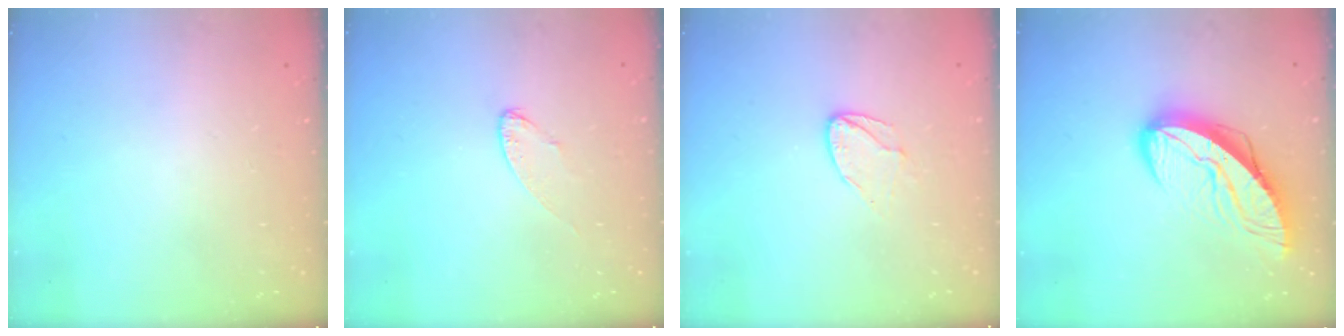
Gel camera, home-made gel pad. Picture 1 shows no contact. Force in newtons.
{"total": 5.1, "press": 5.1, "slide": 0.4}
{"total": 6.8, "press": 6.8, "slide": 0.6}
{"total": 12.0, "press": 12.0, "slide": 1.1}